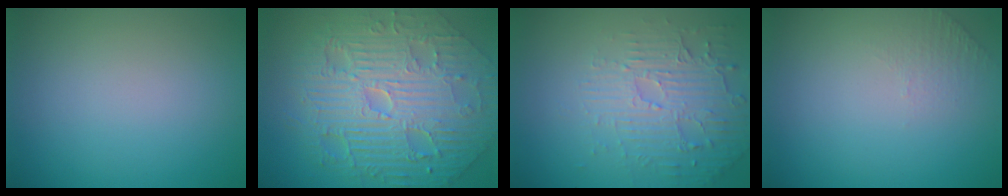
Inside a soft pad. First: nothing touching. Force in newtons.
{"total": 11.9, "press": 7.7, "slide": 9.1}
{"total": 4.8, "press": 3.3, "slide": 3.4}
{"total": 1.0, "press": 0.5, "slide": 0.9}